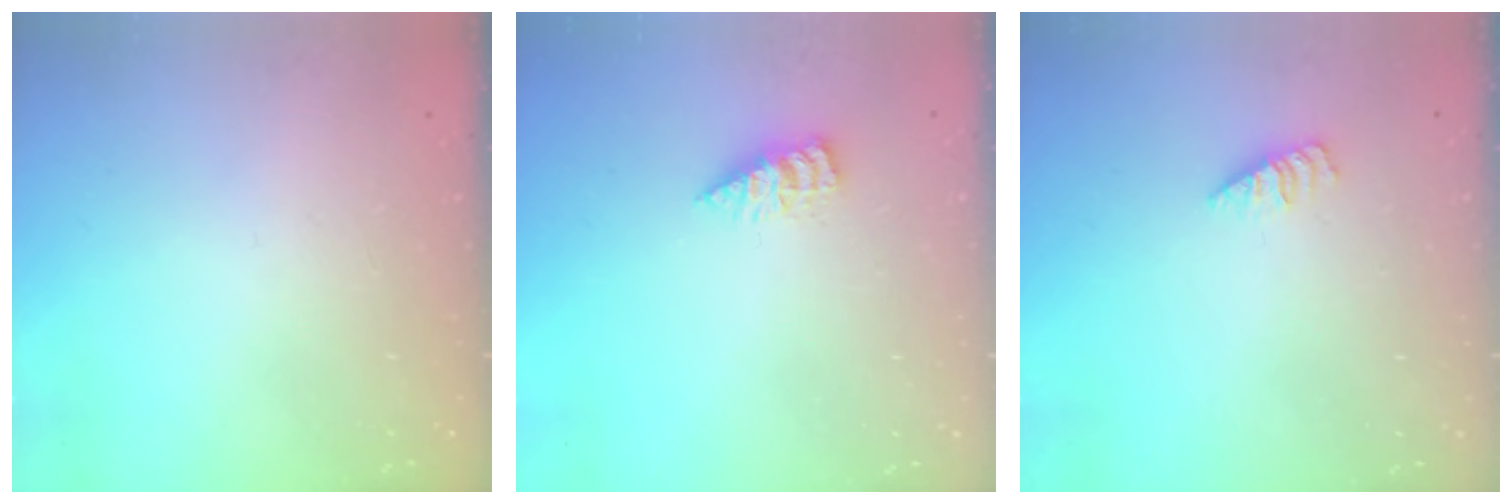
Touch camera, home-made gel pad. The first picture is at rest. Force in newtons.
{"total": 2.9, "press": 2.8, "slide": 0.4}
{"total": 1.2, "press": 1.1, "slide": 0.2}